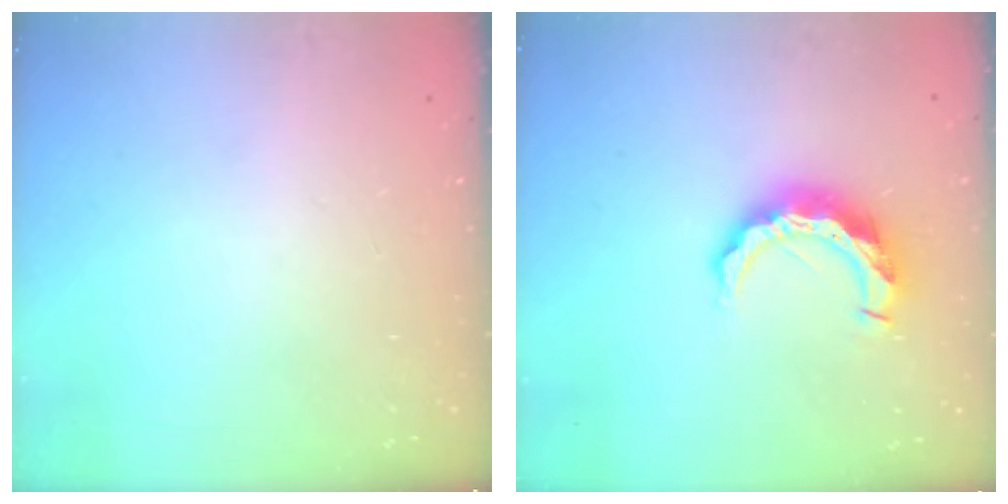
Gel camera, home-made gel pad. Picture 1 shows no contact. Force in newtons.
{"total": 9.7, "press": 9.7, "slide": 0.6}